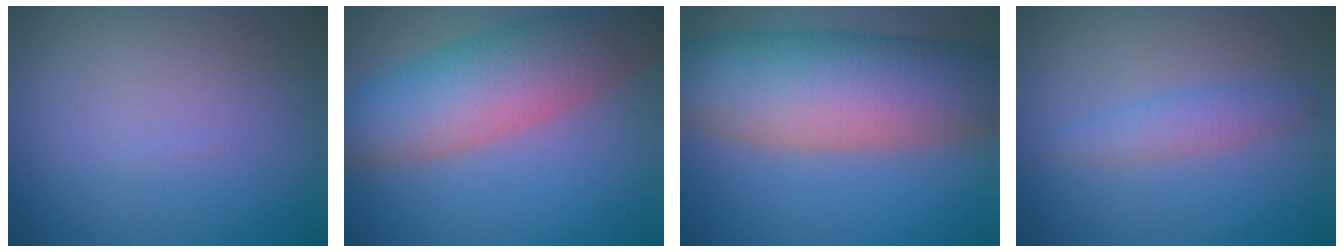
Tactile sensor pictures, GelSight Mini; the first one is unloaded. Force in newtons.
{"total": 8.5, "press": 8.4, "slide": 0.6}
{"total": 12.5, "press": 12.5, "slide": 0.6}
{"total": 2.1, "press": 2.1, "slide": 0.1}